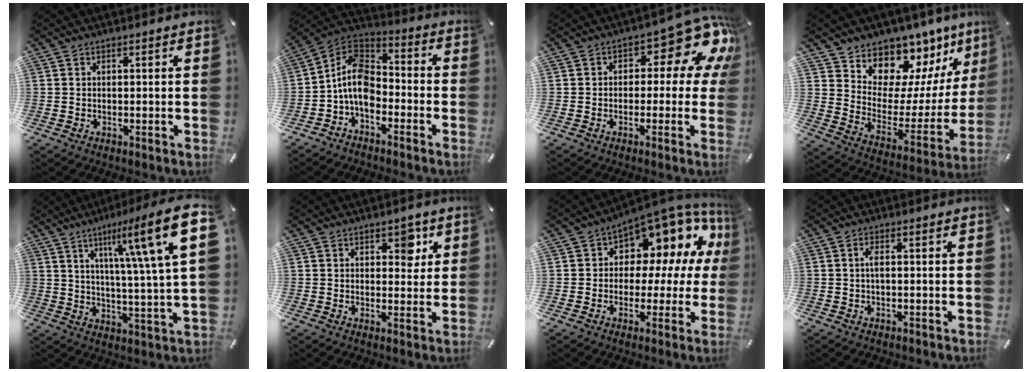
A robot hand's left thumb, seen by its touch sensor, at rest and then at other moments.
{"total": 10.8, "force": [-4.5, 6.9, 6.9], "torque": [-0.158, 0.015, -0.092]}
{"total": 12.6, "force": [4.8, 6.5, 9.7], "torque": [-0.110, -0.039, 0.076]}
{"total": 10.4, "force": [8.9, 5.2, -1.1], "torque": [0.008, -0.128, 0.157]}
{"total": 20.6, "force": [8.5, 3.4, 18.4], "torque": [-0.272, -0.037, 0.112]}
{"total": 5.0, "force": [2.4, 3.3, 2.8], "torque": [-0.007, -0.011, 0.029]}
{"total": 10.7, "force": [5.7, 6.5, 6.3], "torque": [-0.092, -0.068, 0.097]}
{"total": 2.0, "force": [0.0, 0.5, 2.0], "torque": [-0.038, -0.001, -0.001]}